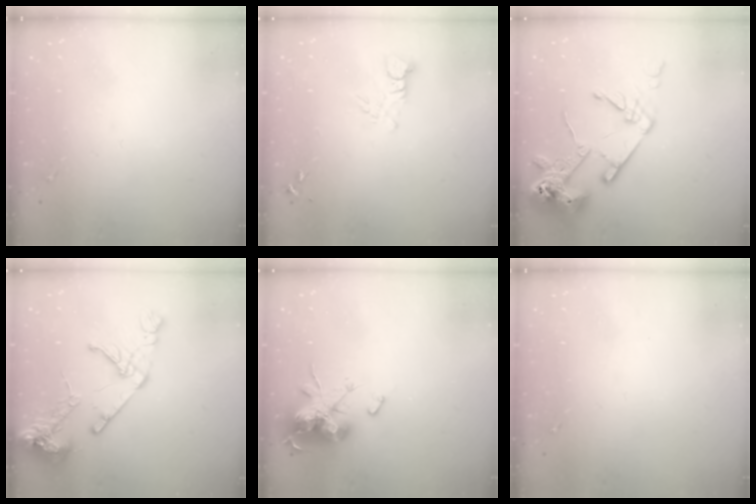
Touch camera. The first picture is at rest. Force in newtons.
{"total": 3.9, "press": 3.9, "slide": 0.4}
{"total": 17.2, "press": 17.1, "slide": 2.2}
{"total": 14.1, "press": 14.0, "slide": 1.9}
{"total": 16.7, "press": 16.7, "slide": 0.1}
{"total": 0.0}